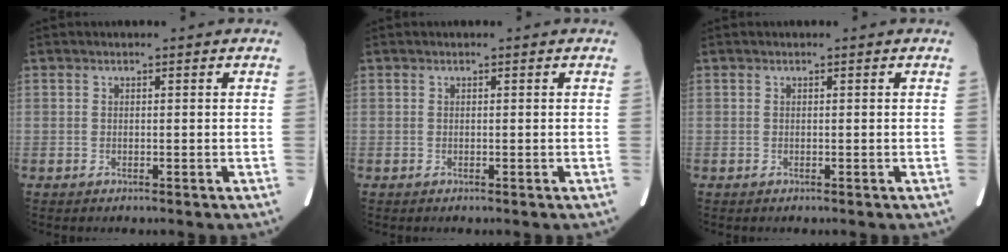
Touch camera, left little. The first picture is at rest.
{"total": 0.0}
{"total": 0.0}